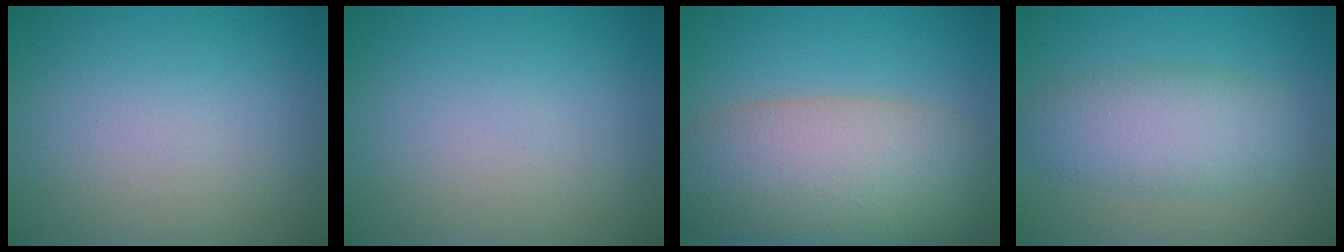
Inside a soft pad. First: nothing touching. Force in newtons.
{"total": 0.0}
{"total": 9.6, "press": 9.6, "slide": 0.7}
{"total": 4.8, "press": 4.8, "slide": 0.3}